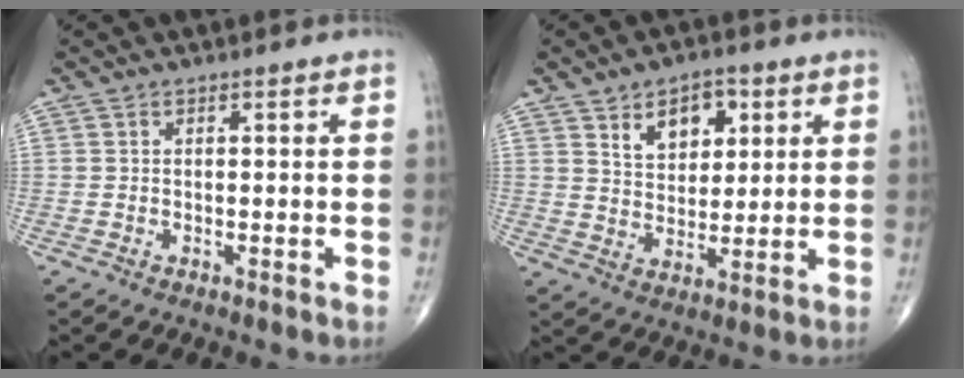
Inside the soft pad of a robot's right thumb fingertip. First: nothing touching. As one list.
[{"total": 9.1, "force": [4.2, 5.7, 5.8], "torque": [-0.056, -0.021, 0.069]}]